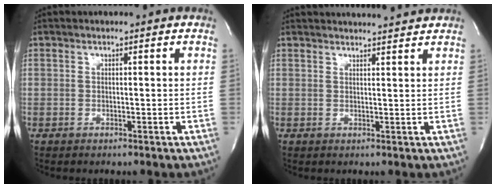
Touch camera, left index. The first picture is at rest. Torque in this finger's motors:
{"motor_torque": [-0.58, -0.50, 0.01, 0.01]}